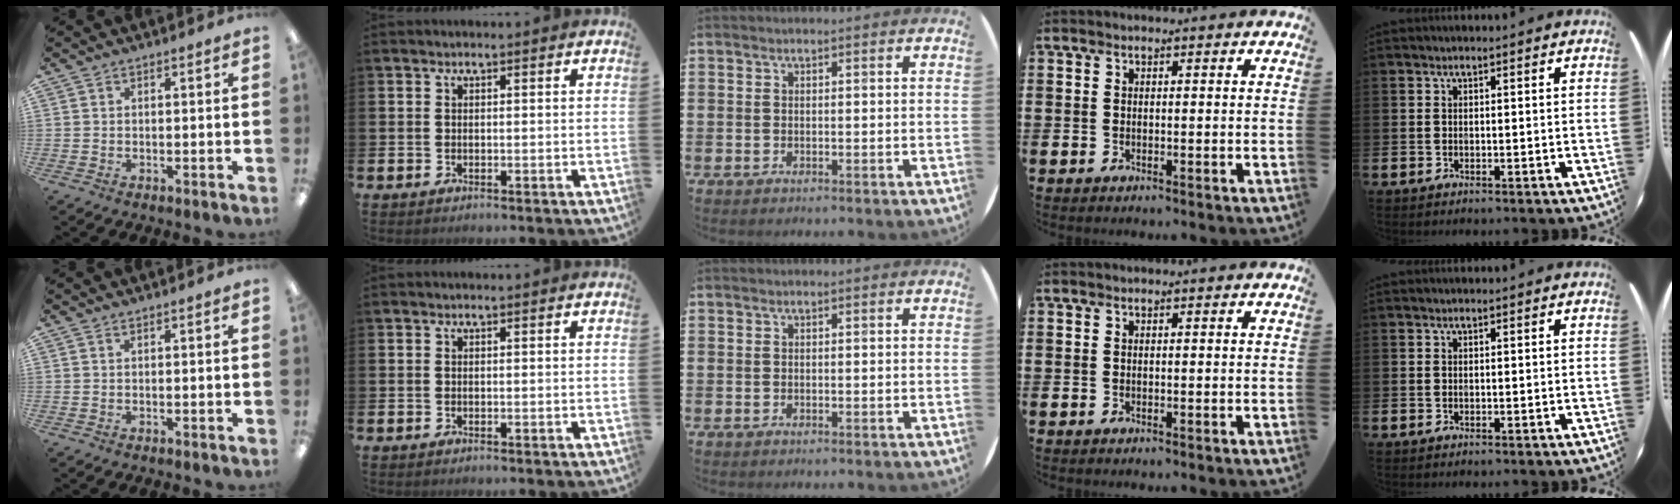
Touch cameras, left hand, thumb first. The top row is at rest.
{}